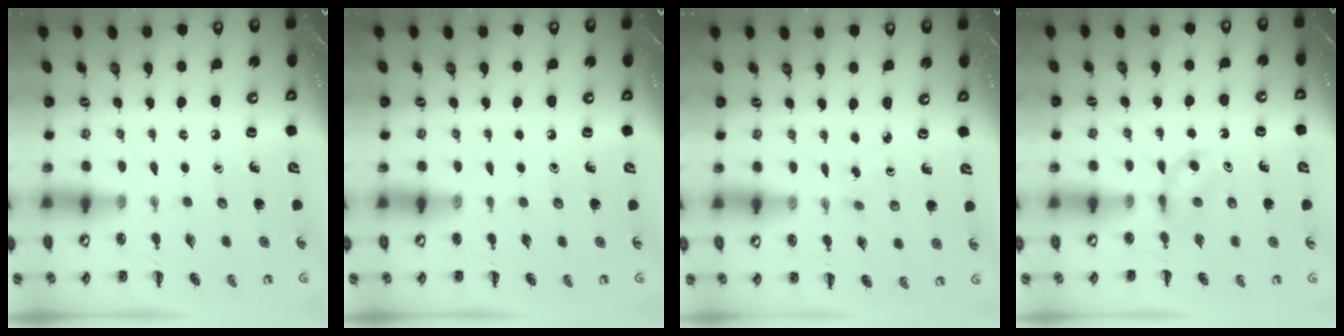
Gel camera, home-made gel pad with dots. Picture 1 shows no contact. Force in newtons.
{"total": 0.0}
{"total": 1.3, "press": 1.1, "slide": 0.7}
{"total": 3.5, "press": 3.2, "slide": 1.4}